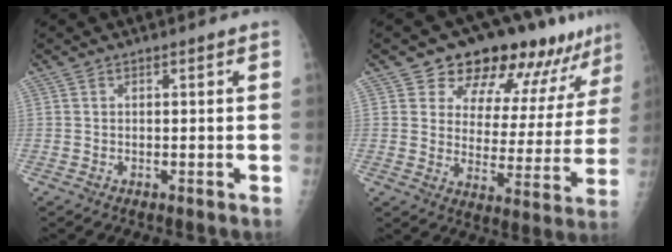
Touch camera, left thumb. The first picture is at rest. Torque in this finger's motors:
{"motor_torque": [0.14, 0.17, -0.30, -0.22, 0.05]}